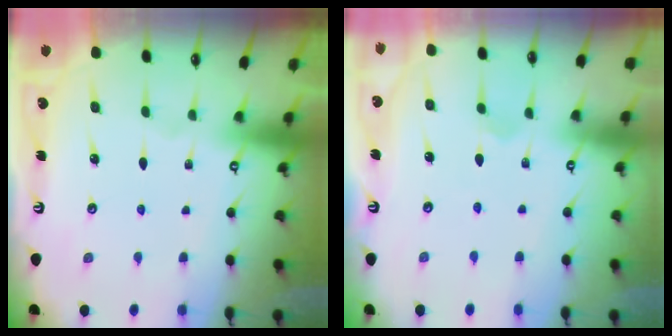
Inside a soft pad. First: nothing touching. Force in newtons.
{"total": 2.5, "press": 2.4, "slide": 0.6}